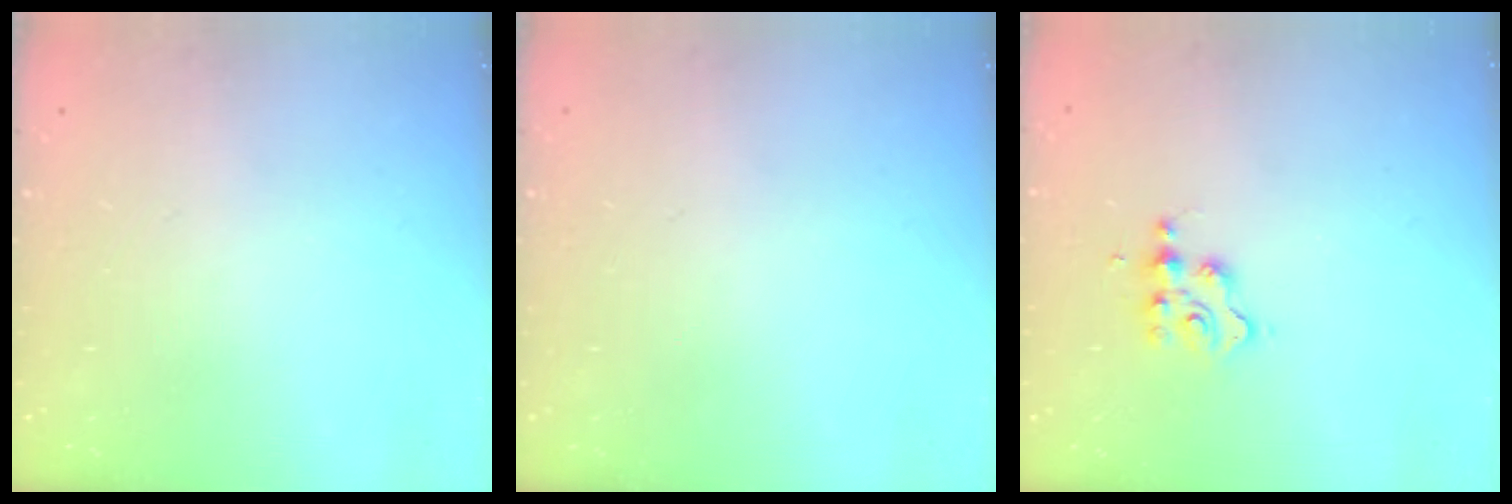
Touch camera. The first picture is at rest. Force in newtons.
{"total": 0.0}
{"total": 3.0, "press": 3.0, "slide": 0.2}